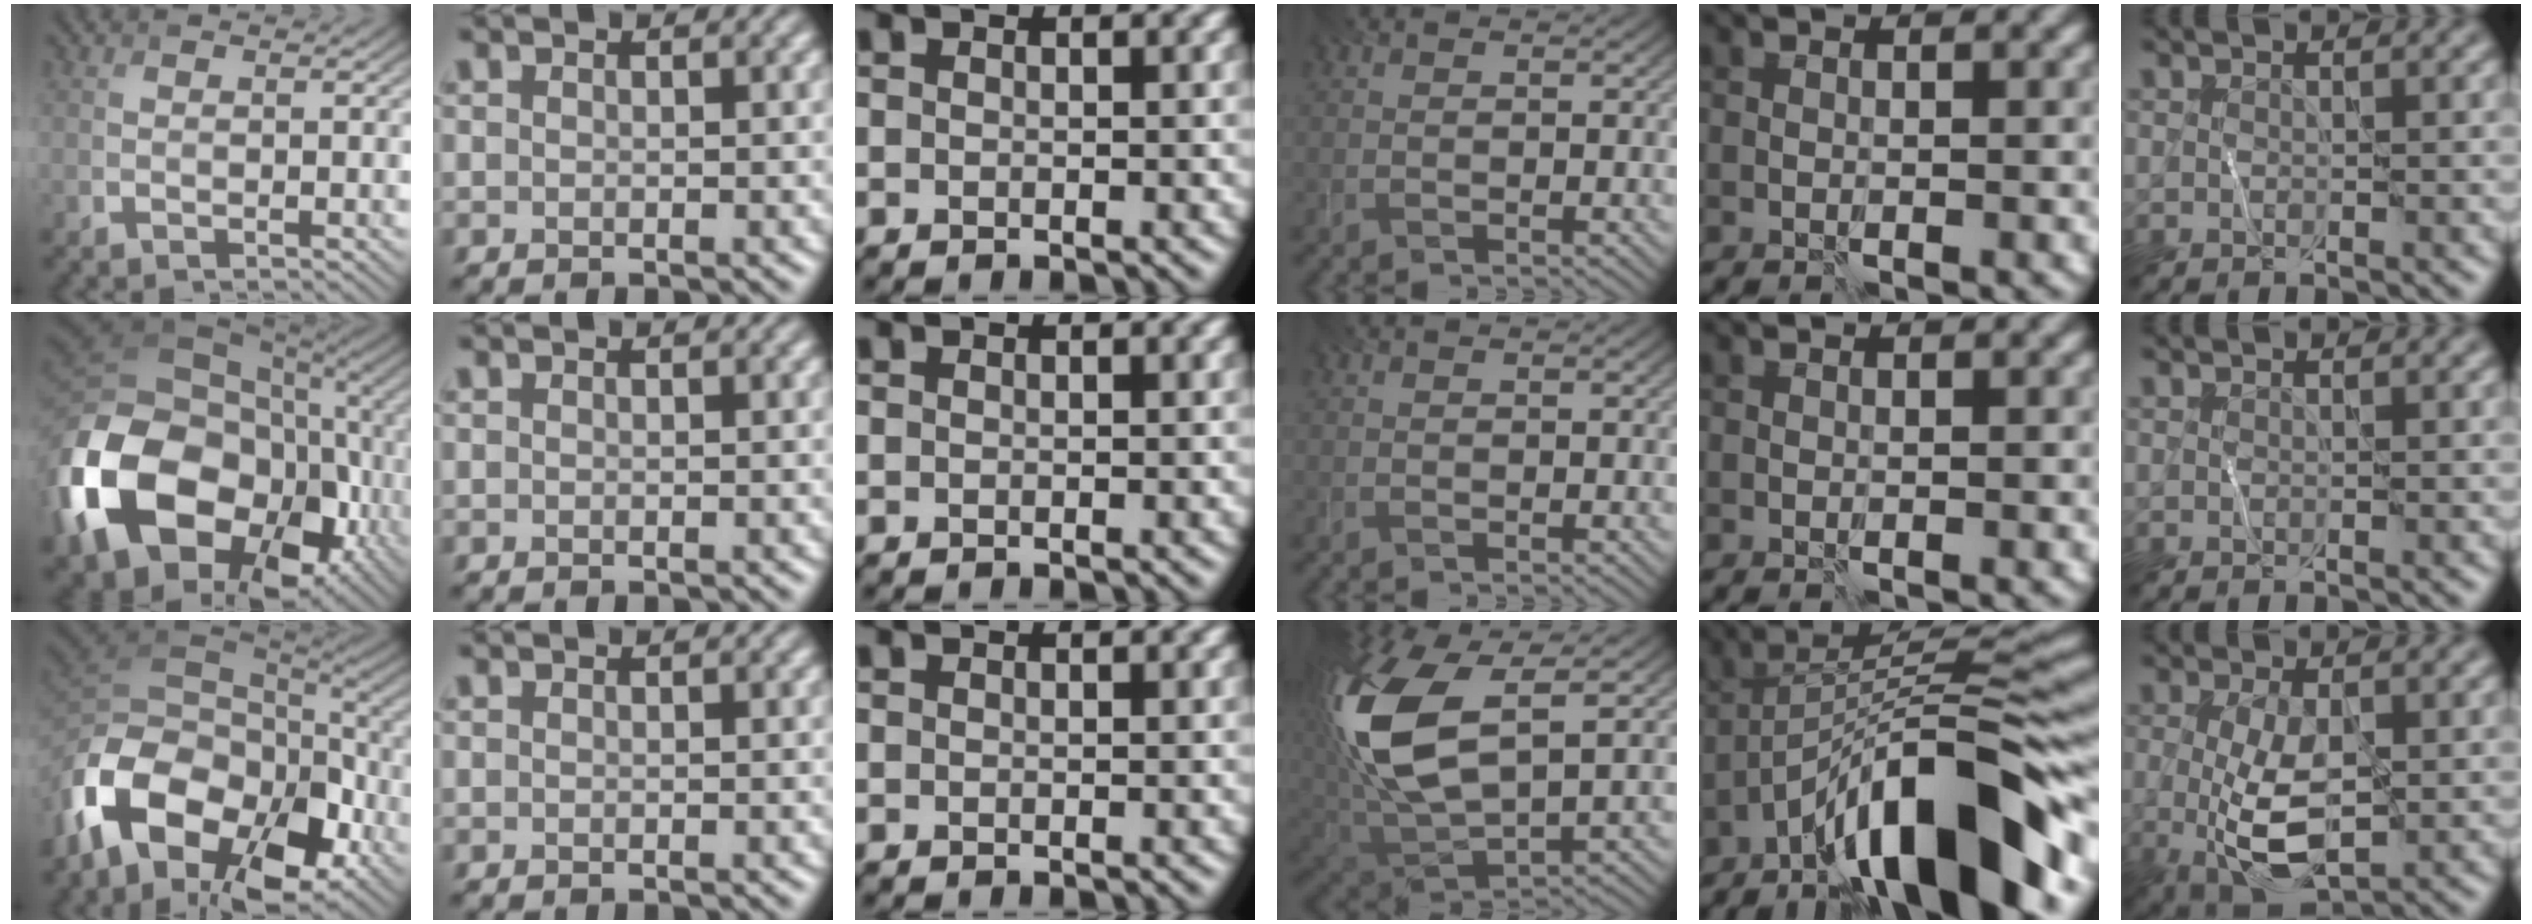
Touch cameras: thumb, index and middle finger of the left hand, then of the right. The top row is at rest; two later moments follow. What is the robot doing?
{"motion": "wipe", "object": "whiteboard"}